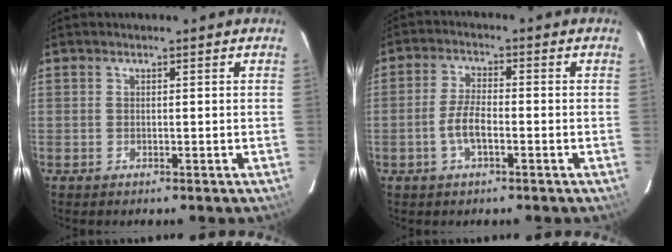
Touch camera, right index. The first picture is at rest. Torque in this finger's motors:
{"motor_torque": [0.95, -0.47, 0.47, 0.12]}